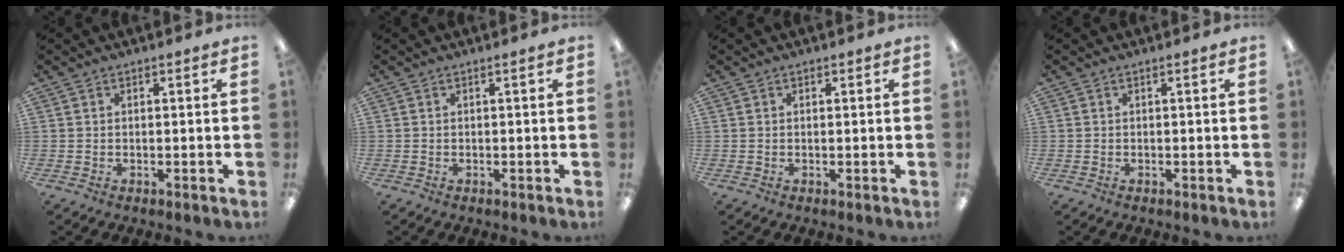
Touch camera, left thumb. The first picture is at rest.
{"total": 0.0}
{"total": 0.7, "force": [0.4, 0.5, 0.1], "torque": [0.006, 0.000, 0.005]}
{"total": 0.0}